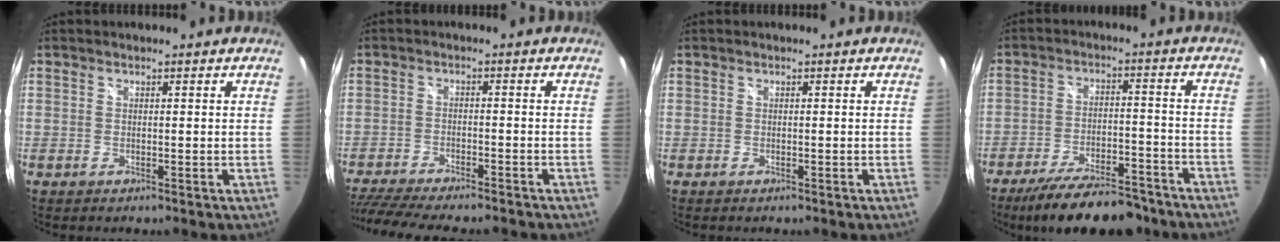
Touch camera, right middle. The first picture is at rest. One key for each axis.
{"total": 13.9, "fx": -12.0, "fy": 2.0, "fz": 6.7, "tx": -0.147, "ty": -0.028, "tz": -0.193}
{"total": 0.0}
{"total": 16.8, "fx": -14.0, "fy": 4.6, "fz": 8.1, "tx": -0.151, "ty": -0.014, "tz": -0.202}